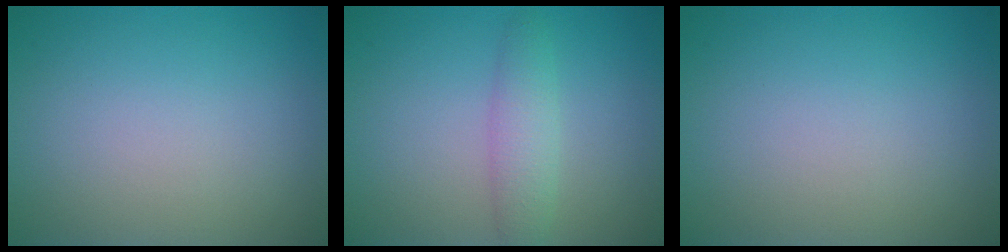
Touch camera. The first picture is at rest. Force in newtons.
{"total": 2.4, "press": 2.4, "slide": 0.1}
{"total": 0.0}